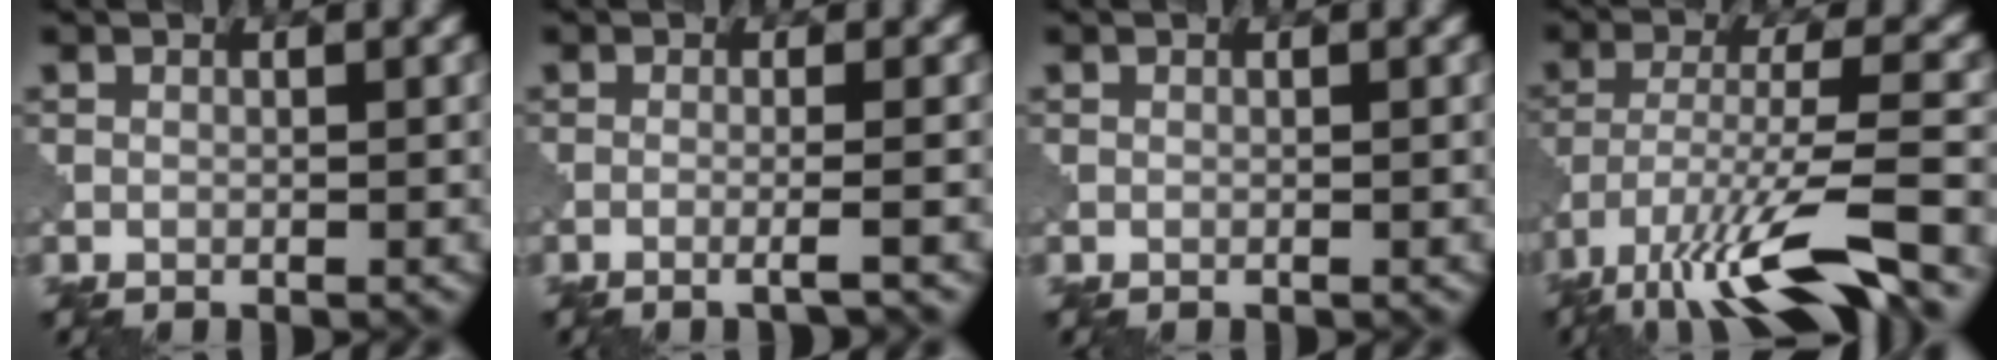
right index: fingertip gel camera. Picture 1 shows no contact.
{"total": 2.2, "force": [-0.7, 0.4, 2.0], "torque": [-0.022, 0.001, -0.028]}
{"total": 0.0}
{"total": 11.0, "force": [-7.0, 2.3, 8.2], "torque": [-0.153, -0.001, -0.125]}